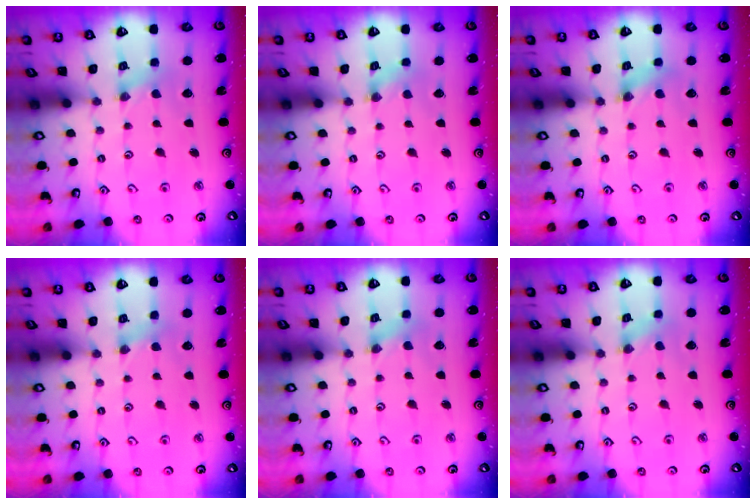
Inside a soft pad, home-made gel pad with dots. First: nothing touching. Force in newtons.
{"total": 0.0}
{"total": 1.5, "press": 1.4, "slide": 0.3}
{"total": 2.4, "press": 2.4, "slide": 0.4}
{"total": 1.1, "press": 1.1, "slide": 0.1}
{"total": 0.0}